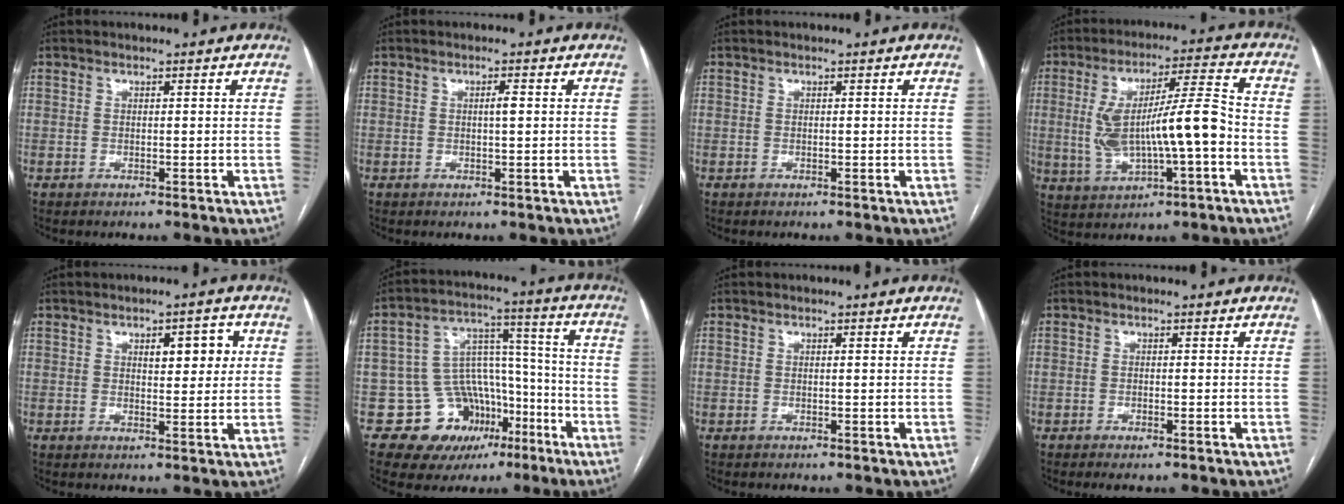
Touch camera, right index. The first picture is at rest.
{"total": 1.3, "force": [0.1, 0.1, 1.3], "torque": [-0.023, 0.002, 0.002]}
{"total": 0.0}
{"total": 13.3, "force": [-1.5, 2.3, 13.1], "torque": [-0.244, 0.021, -0.017]}
{"total": 4.9, "force": [1.6, 1.9, 4.2], "torque": [-0.055, 0.008, 0.023]}
{"total": 12.8, "force": [-6.2, 10.3, 4.4], "torque": [-0.054, 0.067, -0.082]}
{"total": 0.0}
{"total": 1.3, "force": [-0.9, 0.2, 1.0], "torque": [-0.016, -0.003, -0.011]}